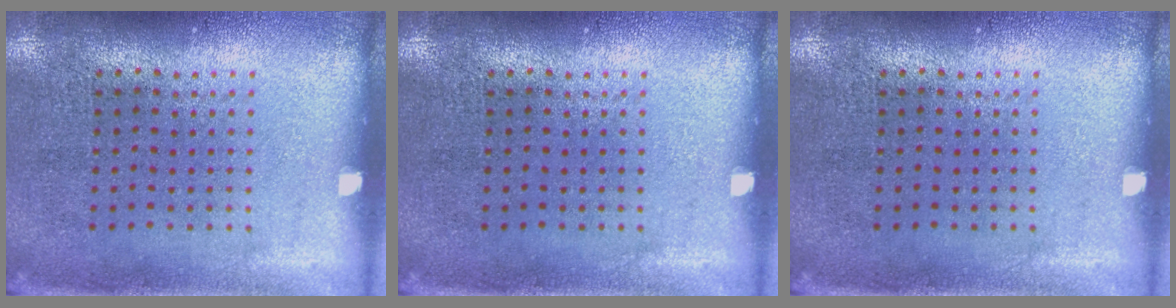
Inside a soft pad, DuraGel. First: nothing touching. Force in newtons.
{"total": 0.0}
{"total": 0.0}